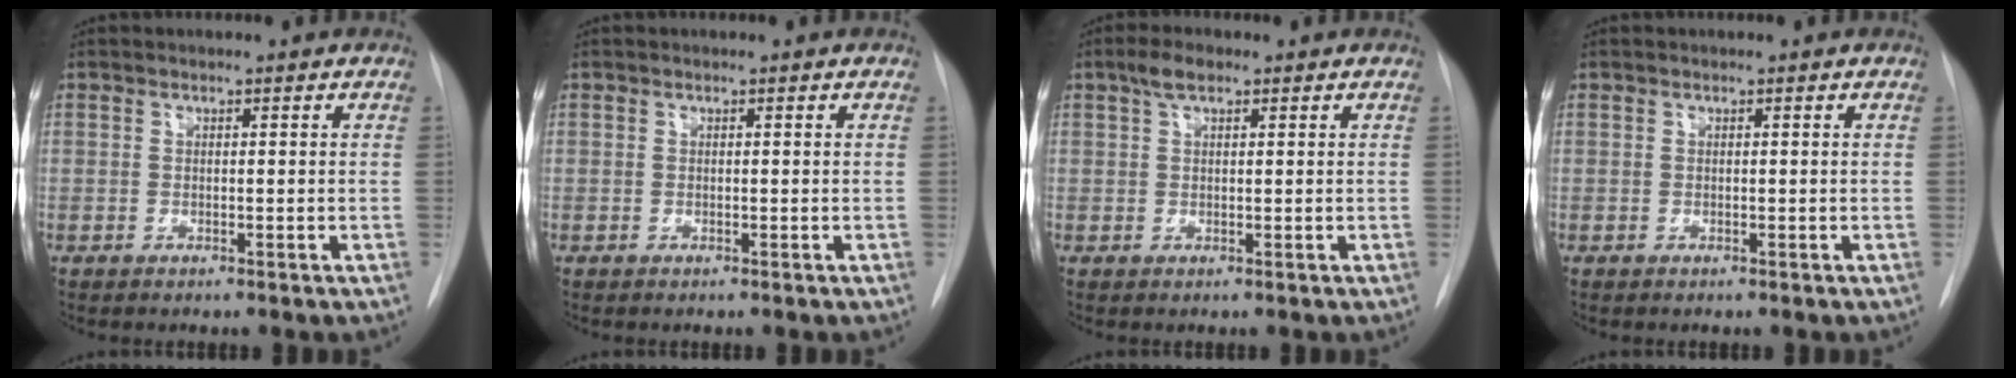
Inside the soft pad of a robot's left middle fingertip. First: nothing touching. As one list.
[{"total": 0.0}, {"total": 2.7, "force": [1.7, 1.0, 1.9], "torque": [-0.042, 0.012, 0.032]}, {"total": 0.0}]